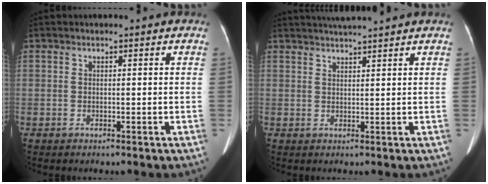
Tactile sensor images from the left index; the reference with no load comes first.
{"total": 5.3, "force": [4.9, -1.0, 1.9], "torque": [-0.030, 0.022, 0.075]}